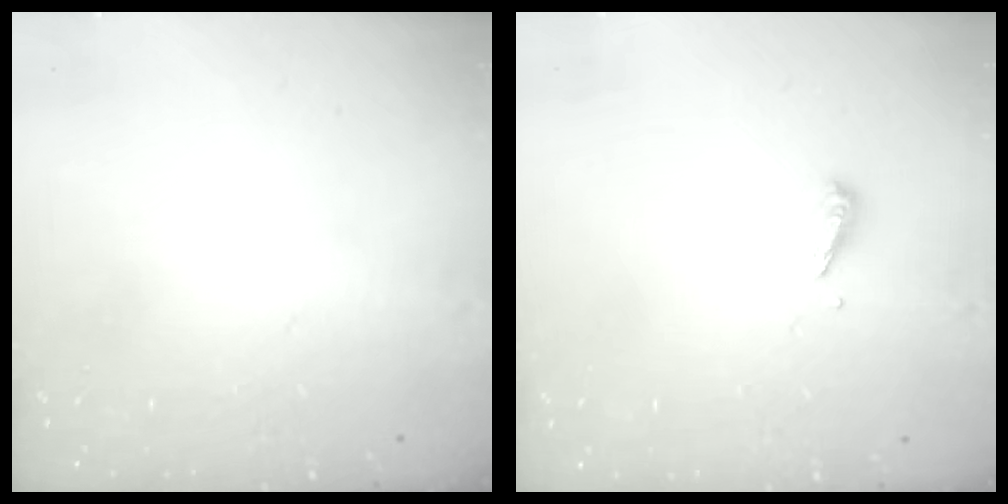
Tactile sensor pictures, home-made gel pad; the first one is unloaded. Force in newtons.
{"total": 3.7, "press": 3.7, "slide": 0.2}